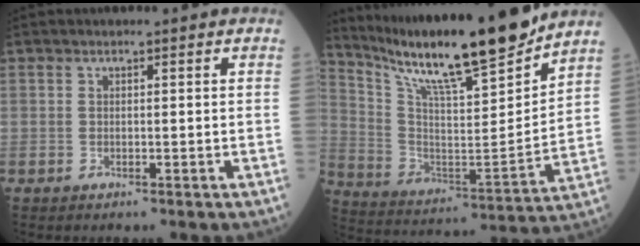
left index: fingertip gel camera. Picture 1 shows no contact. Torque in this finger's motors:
{"motor_torque": [0.48, -0.44, 0.58, 0.09]}